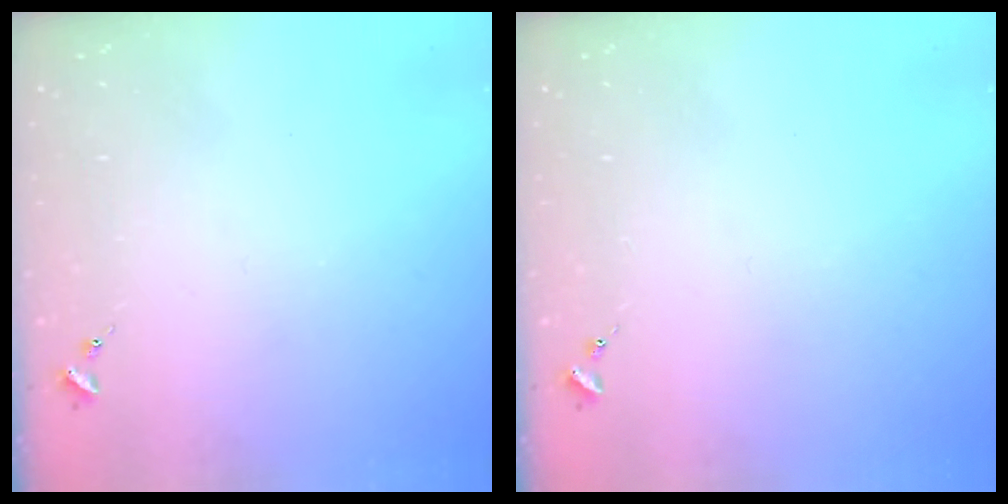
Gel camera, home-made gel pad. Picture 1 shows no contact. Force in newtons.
{"total": 0.0}